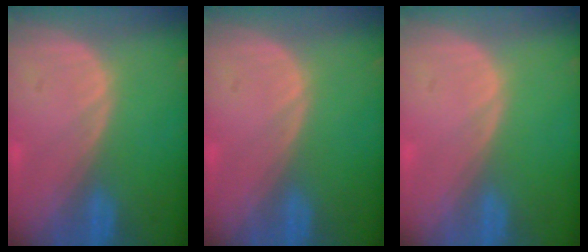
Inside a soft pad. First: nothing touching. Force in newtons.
{"total": 0.0}
{"total": 0.0}